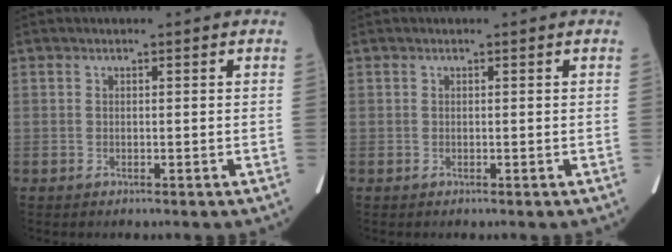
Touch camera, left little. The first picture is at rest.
{"total": 0.0}